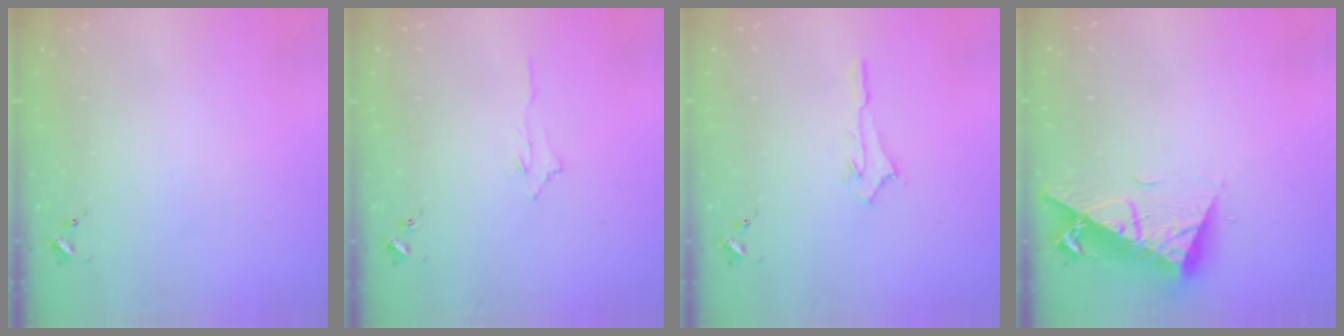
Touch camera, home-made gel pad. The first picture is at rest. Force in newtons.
{"total": 3.0, "press": 3.0, "slide": 0.5}
{"total": 2.7, "press": 2.7, "slide": 0.2}
{"total": 11.8, "press": 11.7, "slide": 1.4}